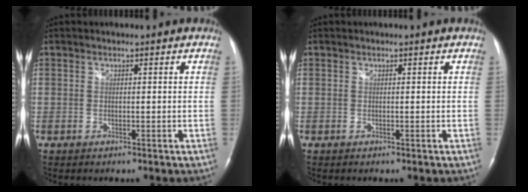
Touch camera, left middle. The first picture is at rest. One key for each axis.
{"total": 0.0}